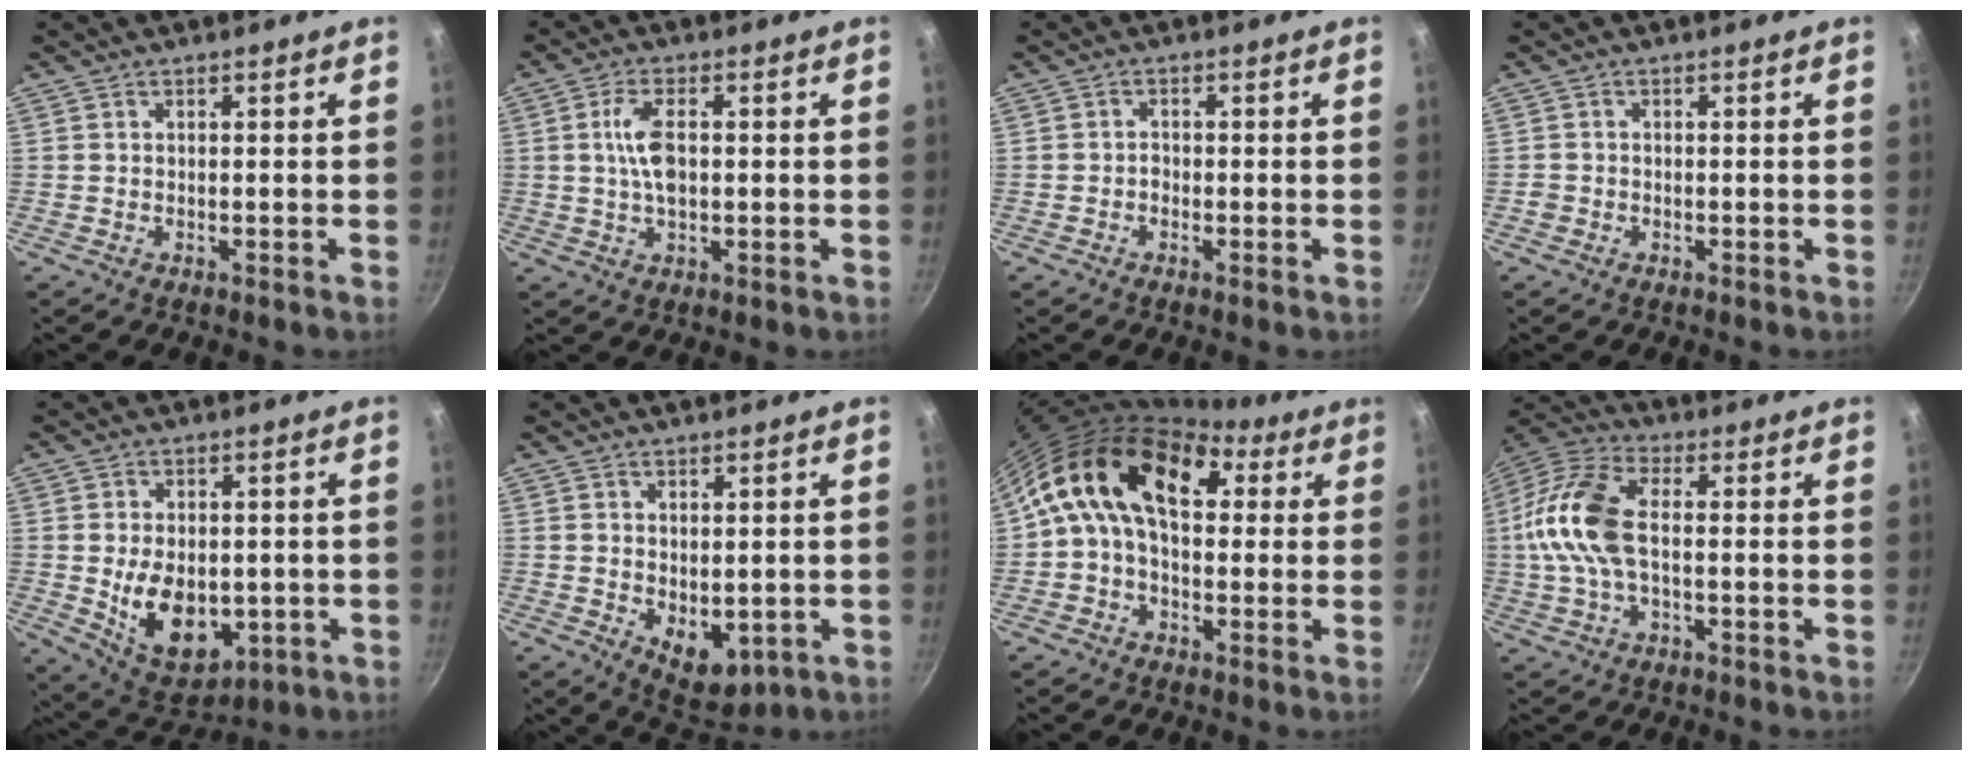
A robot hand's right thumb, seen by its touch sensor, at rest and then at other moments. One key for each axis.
{"total": 6.5, "fx": 0.6, "fy": 3.0, "fz": 5.7, "tx": -0.111, "ty": 0.005, "tz": 0.009}
{"total": 1.2, "fx": -0.6, "fy": 0.8, "fz": 0.8, "tx": -0.016, "ty": 0.005, "tz": -0.014}
{"total": 1.2, "fx": -0.5, "fy": 1.0, "fz": 0.2, "tx": -0.004, "ty": 0.003, "tz": -0.007}
{"total": 13.4, "fx": -1.5, "fy": 9.0, "fz": 9.9, "tx": -0.126, "ty": -0.014, "tz": -0.001}
{"total": 7.0, "fx": -0.2, "fy": 4.6, "fz": 5.3, "tx": -0.055, "ty": -0.017, "tz": 0.015}
{"total": 17.6, "fx": 4.1, "fy": 11.1, "fz": 13.0, "tx": -0.200, "ty": 0.027, "tz": 0.045}
{"total": 14.4, "fx": 0.2, "fy": 7.6, "fz": 12.2, "tx": -0.247, "ty": 0.032, "tz": -0.013}